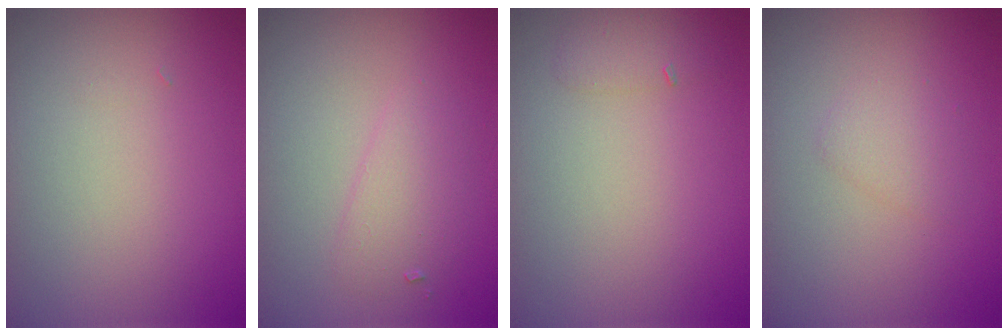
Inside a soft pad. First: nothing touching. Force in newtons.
{"total": 2.0, "press": 2.0, "slide": 0.1}
{"total": 1.0, "press": 1.0, "slide": 0.0}
{"total": 1.4, "press": 1.4, "slide": 0.0}